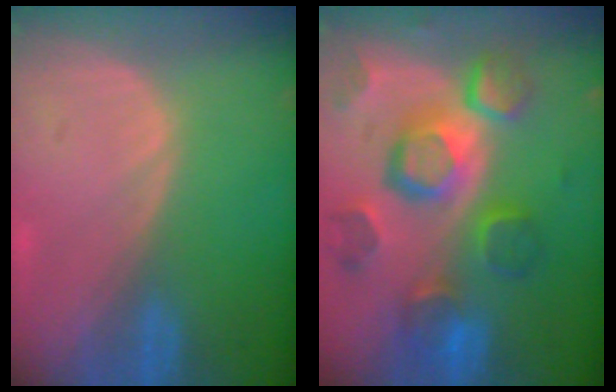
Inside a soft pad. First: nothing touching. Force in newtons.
{"total": 12.3, "press": 10.7, "slide": 6.0}